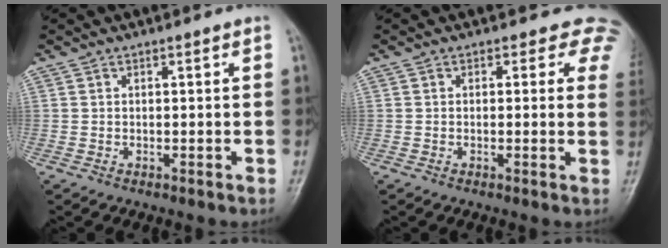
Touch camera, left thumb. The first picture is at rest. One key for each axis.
{"total": 5.1, "fx": 3.6, "fy": 3.3, "fz": 1.6, "tx": 0.022, "ty": -0.008, "tz": 0.011}